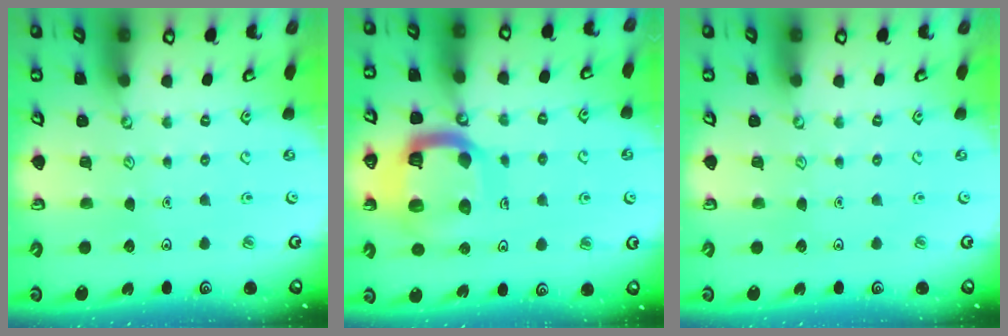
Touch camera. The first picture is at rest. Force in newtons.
{"total": 18.4, "press": 18.3, "slide": 1.9}
{"total": 0.0}